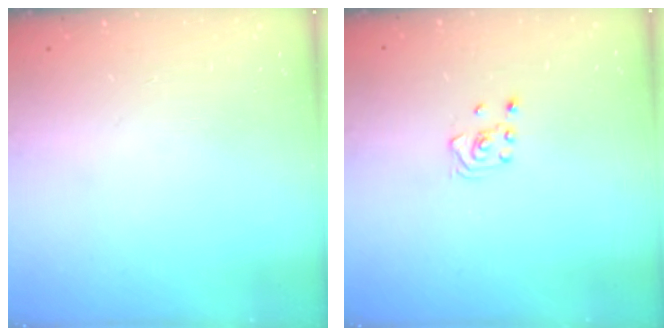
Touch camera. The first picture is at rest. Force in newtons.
{"total": 2.8, "press": 2.6, "slide": 1.0}